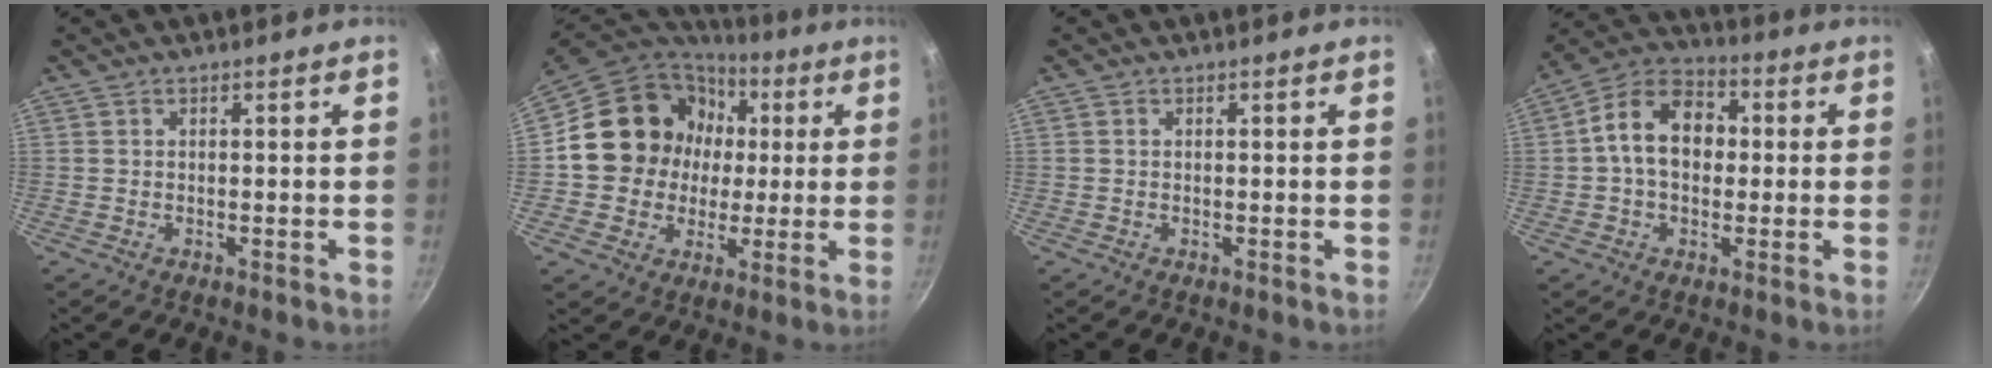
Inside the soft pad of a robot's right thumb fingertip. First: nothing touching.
{"total": 18.0, "force": [2.2, 16.4, 7.1], "torque": [-0.103, 0.026, 0.038]}
{"total": 0.0}
{"total": 12.4, "force": [0.8, 8.9, 8.6], "torque": [-0.108, 0.031, -0.007]}